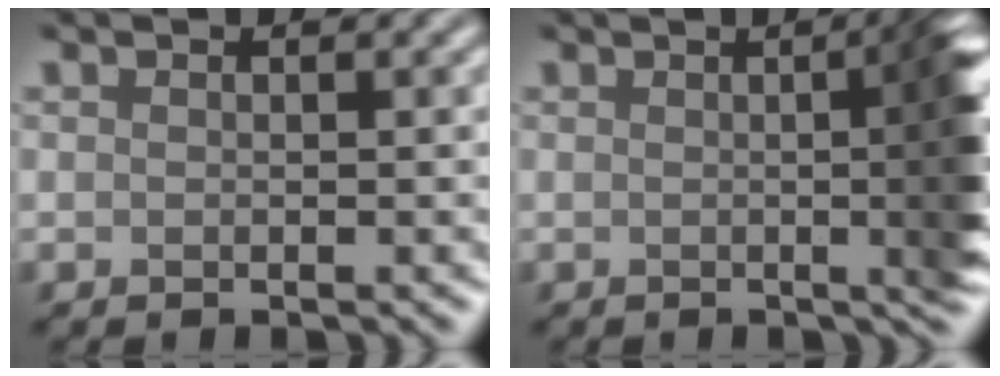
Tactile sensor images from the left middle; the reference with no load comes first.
{"total": 8.5, "force": [0.3, 2.8, 8.0], "torque": [-0.057, 0.013, 0.000]}